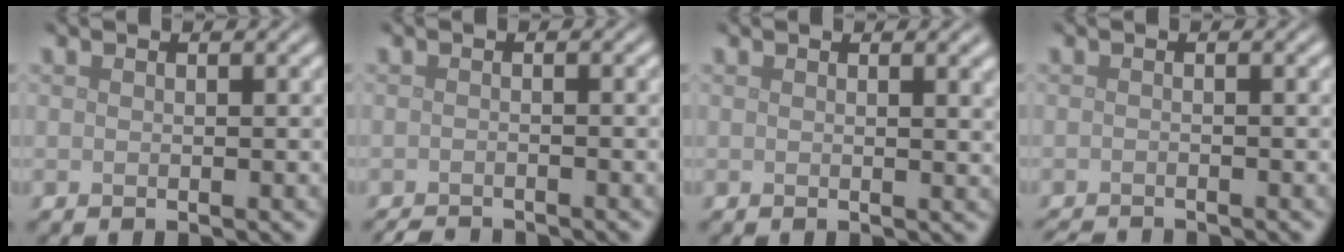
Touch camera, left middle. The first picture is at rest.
{"total": 2.3, "force": [-2.2, 0.3, 0.5], "torque": [-0.004, -0.006, -0.038]}
{"total": 2.3, "force": [1.0, 0.8, 2.0], "torque": [-0.011, 0.006, 0.012]}
{"total": 2.7, "force": [-2.6, 0.2, 0.8], "torque": [-0.011, -0.010, -0.042]}